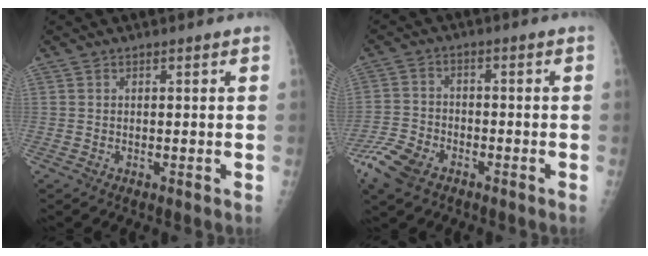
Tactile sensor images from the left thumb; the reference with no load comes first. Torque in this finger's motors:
{"motor_torque": [-0.02, 1.69, -0.07, 0.18, 0.25]}